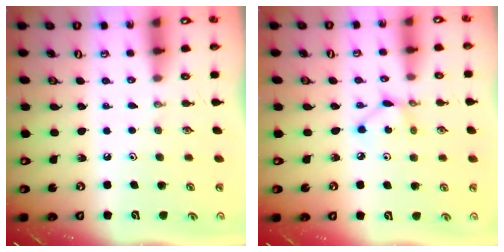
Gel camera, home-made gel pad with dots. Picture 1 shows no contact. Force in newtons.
{"total": 3.4, "press": 3.4, "slide": 0.1}